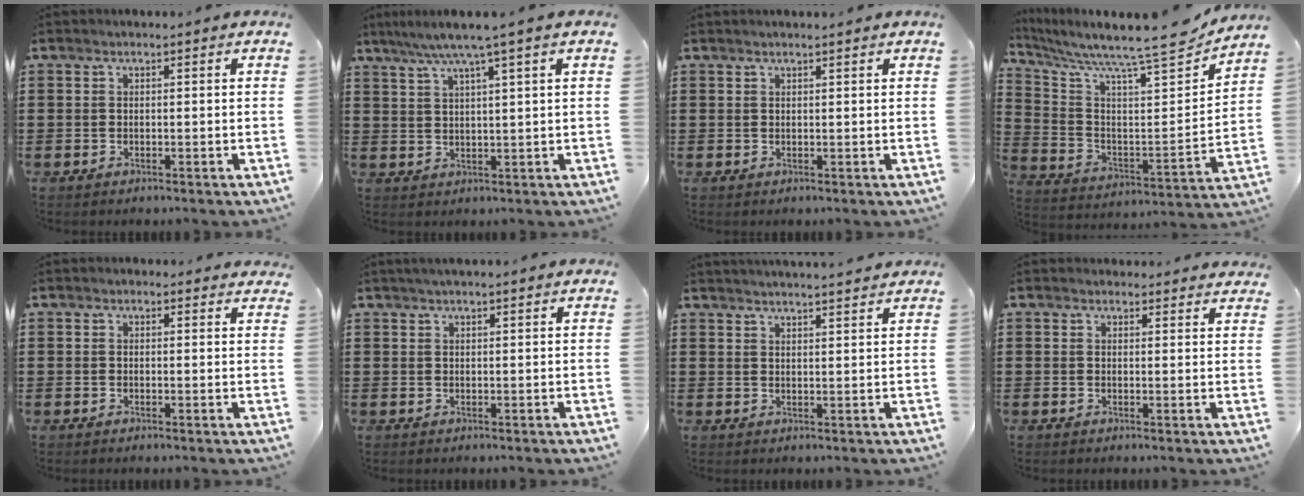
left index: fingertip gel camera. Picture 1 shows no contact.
{"total": 4.6, "force": [3.0, -0.6, 3.5], "torque": [-0.076, -0.007, 0.048]}
{"total": 0.6, "force": [0.6, -0.1, 0.3], "torque": [-0.007, -0.002, 0.011]}
{"total": 9.4, "force": [8.4, 0.5, 4.2], "torque": [-0.109, -0.078, 0.130]}
{"total": 1.3, "force": [1.1, 0.4, 0.3], "torque": [-0.008, 0.003, 0.023]}
{"total": 1.6, "force": [1.4, 0.0, 0.8], "torque": [-0.016, 0.001, 0.025]}
{"total": 2.6, "force": [2.6, -0.4, 0.3], "torque": [-0.013, -0.009, 0.047]}
{"total": 2.0, "force": [2.0, 0.4, 0.1], "torque": [-0.007, -0.002, 0.040]}